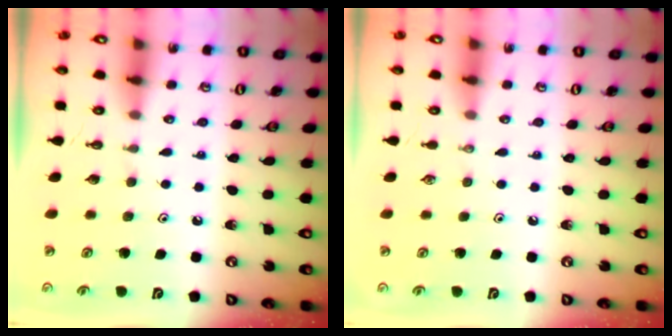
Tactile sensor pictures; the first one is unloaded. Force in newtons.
{"total": 0.0}